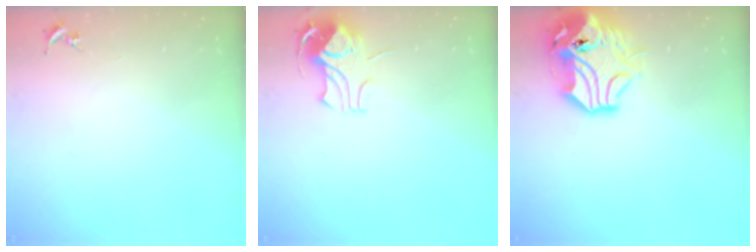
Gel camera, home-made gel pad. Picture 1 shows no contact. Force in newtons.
{"total": 8.9, "press": 8.9, "slide": 0.7}
{"total": 17.8, "press": 17.5, "slide": 2.8}